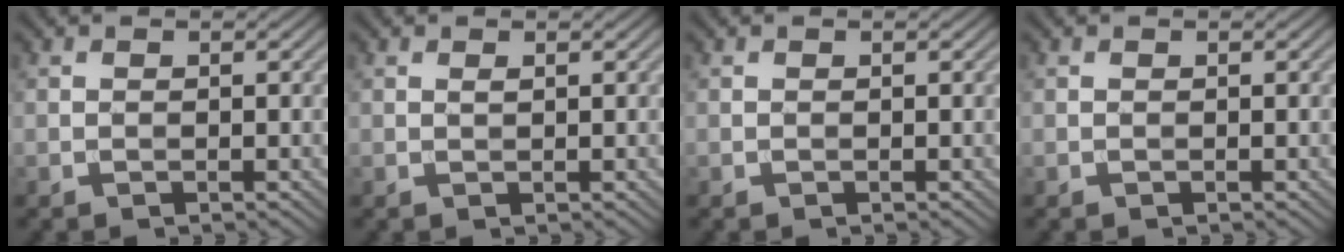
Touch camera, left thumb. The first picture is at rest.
{"total": 0.5, "force": [0.3, 0.1, 0.4], "torque": [-0.008, 0.000, 0.005]}
{"total": 0.0}
{"total": 0.0}